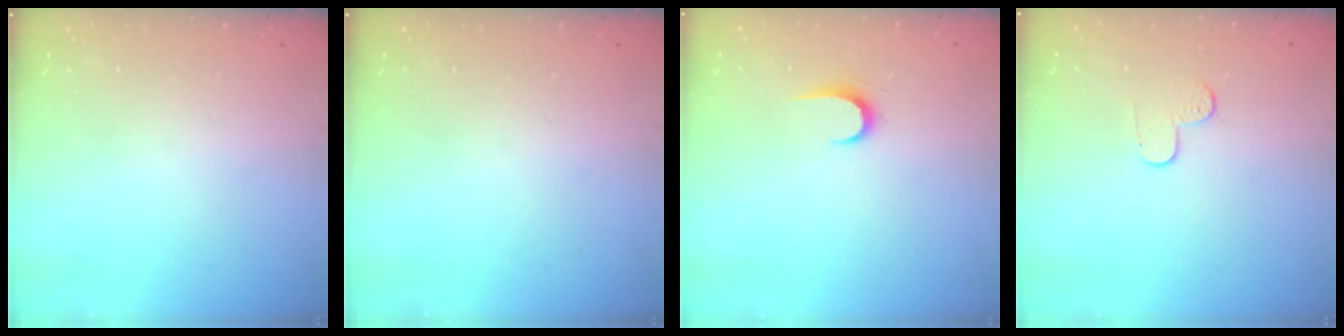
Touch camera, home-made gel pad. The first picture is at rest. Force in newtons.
{"total": 0.0}
{"total": 6.0, "press": 6.0, "slide": 0.7}
{"total": 5.9, "press": 5.9, "slide": 0.5}